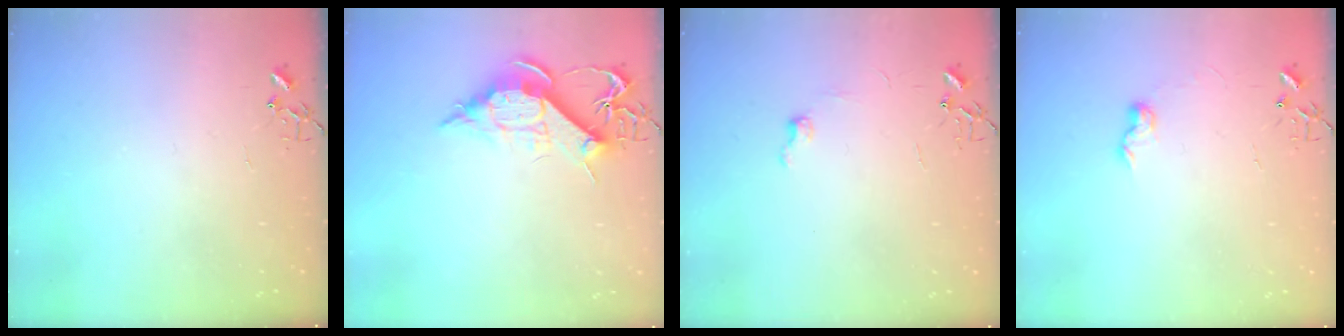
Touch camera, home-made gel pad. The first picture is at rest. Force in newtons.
{"total": 11.3, "press": 11.3, "slide": 1.1}
{"total": 5.8, "press": 5.7, "slide": 0.7}
{"total": 6.0, "press": 6.0, "slide": 0.3}